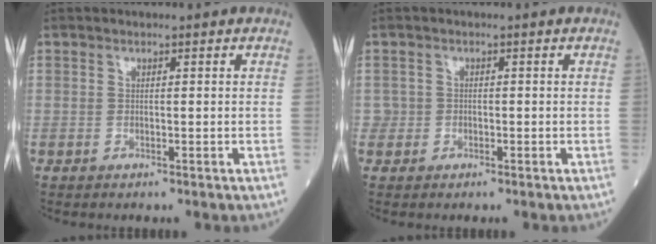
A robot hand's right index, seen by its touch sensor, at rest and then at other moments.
{"total": 1.3, "force": [-0.4, 1.3, 0.0], "torque": [0.007, 0.007, -0.009]}